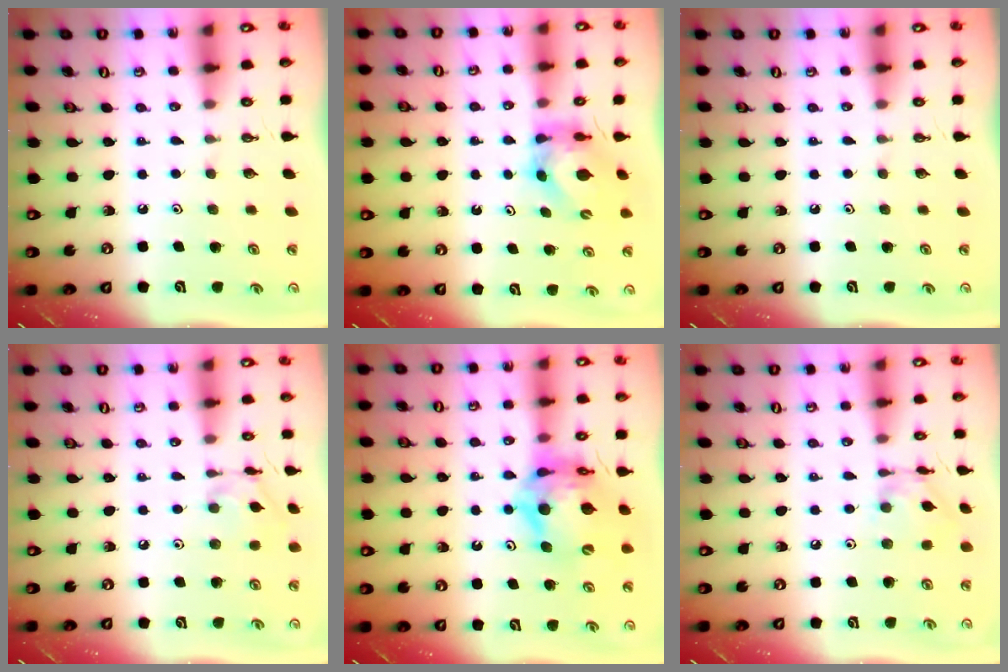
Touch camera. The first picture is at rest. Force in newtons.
{"total": 5.7, "press": 5.7, "slide": 0.5}
{"total": 0.0}
{"total": 7.7, "press": 7.7, "slide": 0.4}
{"total": 14.9, "press": 14.8, "slide": 1.7}
{"total": 6.7, "press": 6.7, "slide": 0.3}